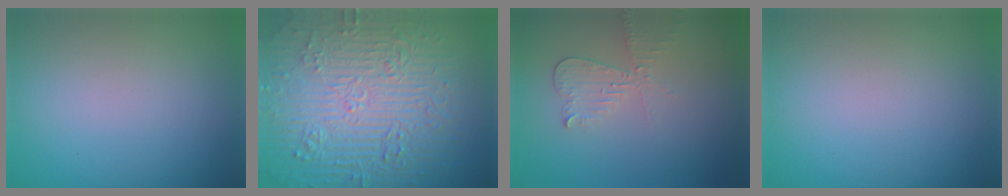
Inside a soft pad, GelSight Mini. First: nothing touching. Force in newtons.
{"total": 11.1, "press": 7.4, "slide": 8.3}
{"total": 2.4, "press": 2.3, "slide": 0.5}
{"total": 0.0}